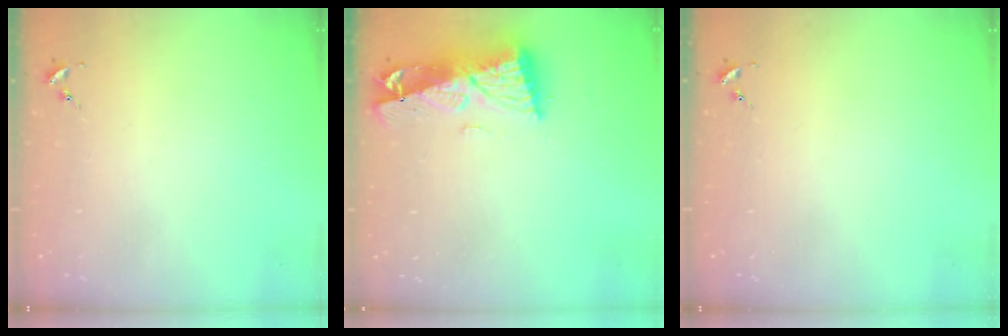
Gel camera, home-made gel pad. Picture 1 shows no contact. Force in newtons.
{"total": 10.7, "press": 10.6, "slide": 1.5}
{"total": 0.0}